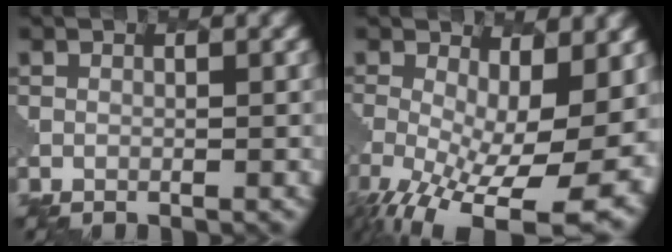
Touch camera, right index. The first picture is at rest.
{"total": 14.8, "force": [-4.6, 6.7, 12.4], "torque": [-0.214, -0.042, -0.049]}